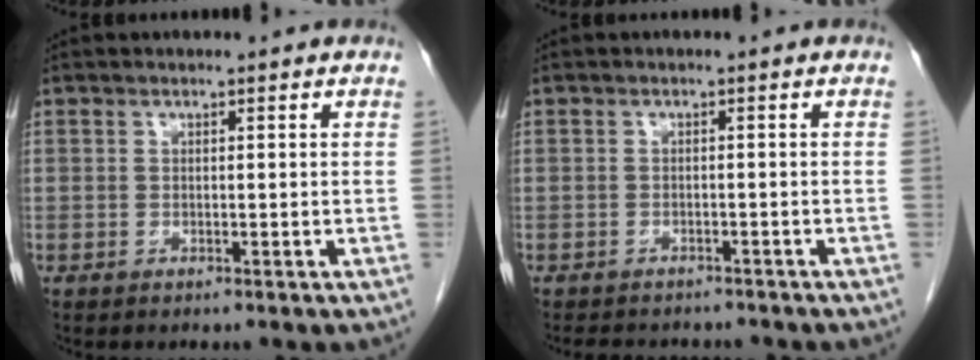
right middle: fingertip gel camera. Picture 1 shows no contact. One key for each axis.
{"total": 7.4, "fx": -6.5, "fy": 2.6, "fz": 2.2, "tx": -0.033, "ty": 0.000, "tz": -0.081}